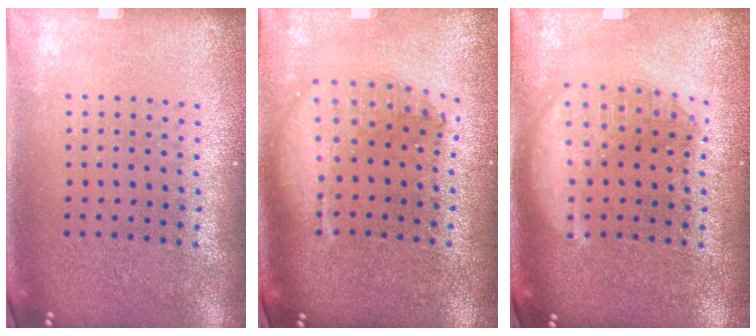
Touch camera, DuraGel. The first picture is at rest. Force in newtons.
{"total": 1.7, "press": 1.5, "slide": 0.9}
{"total": 2.9, "press": 2.9, "slide": 0.3}